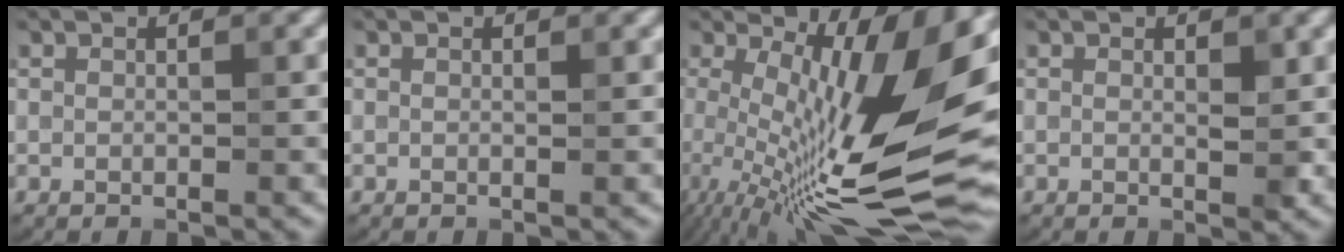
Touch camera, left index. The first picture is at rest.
{"total": 0.0}
{"total": 15.7, "force": [0.4, 4.7, 15.0], "torque": [-0.236, -0.012, 0.017]}
{"total": 1.1, "force": [0.3, 0.3, 1.0], "torque": [-0.012, -0.006, 0.003]}